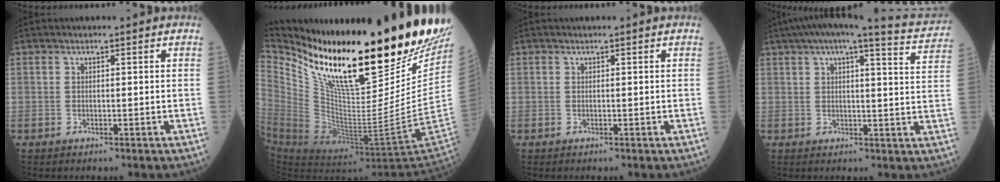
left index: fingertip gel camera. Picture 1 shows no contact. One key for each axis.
{"total": 30.4, "fx": 22.5, "fy": 3.9, "fz": 20.0, "tx": -0.324, "ty": -0.073, "tz": 0.353}
{"total": 0.0}
{"total": 14.2, "fx": 12.5, "fy": 0.9, "fz": 6.7, "tx": -0.099, "ty": -0.002, "tz": 0.144}